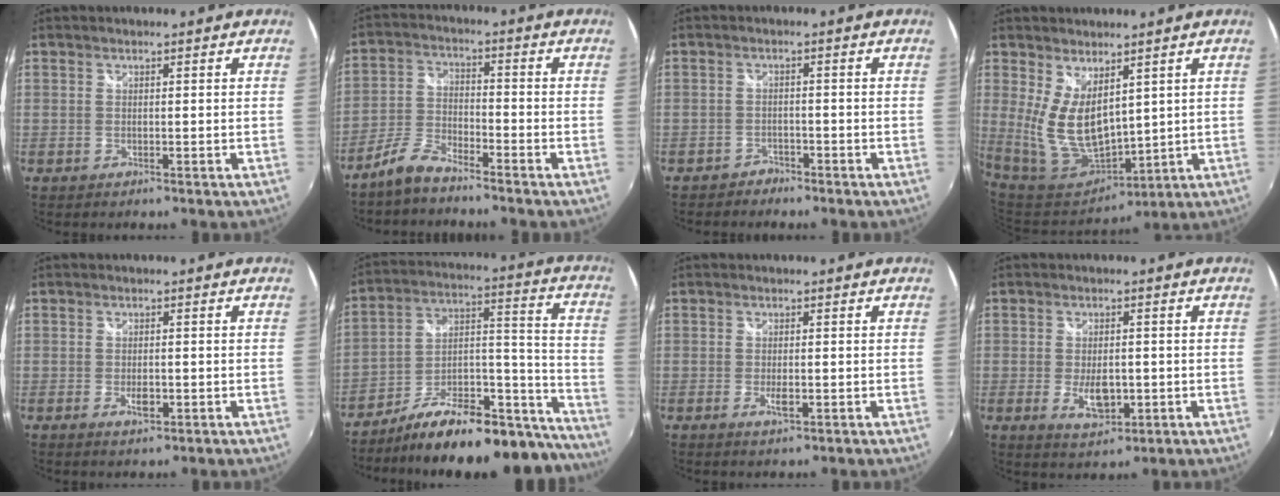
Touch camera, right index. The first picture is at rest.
{"total": 6.3, "force": [-5.3, 1.6, 2.9], "torque": [-0.068, 0.006, -0.109]}
{"total": 2.9, "force": [-2.5, 1.5, 0.0], "torque": [-0.008, 0.003, -0.046]}
{"total": 11.6, "force": [3.4, 6.3, 9.1], "torque": [-0.183, -0.019, 0.088]}
{"total": 2.4, "force": [-0.8, 1.1, 2.0], "torque": [-0.037, -0.002, -0.013]}
{"total": 27.6, "force": [-22.8, 8.4, 13.1], "torque": [-0.153, 0.039, -0.325]}
{"total": 2.2, "force": [-0.7, 0.7, 2.0], "torque": [-0.038, -0.003, -0.010]}
{"total": 5.8, "force": [-1.3, 3.1, 4.7], "torque": [-0.090, -0.008, -0.017]}